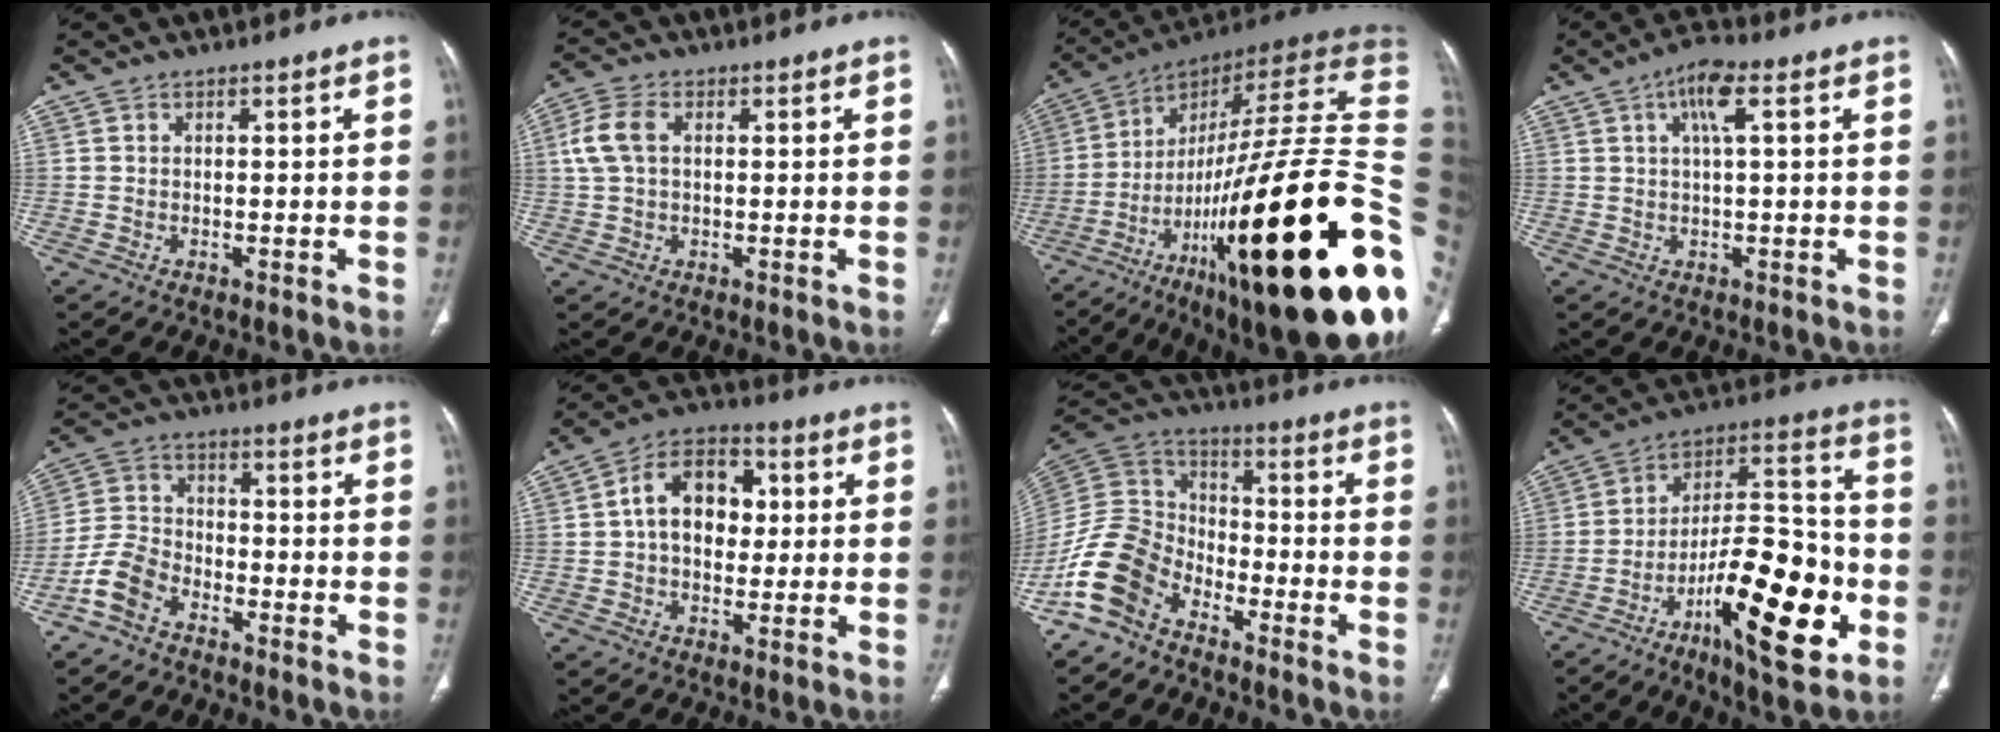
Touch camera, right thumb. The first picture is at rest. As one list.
[{"total": 5.9, "force": [1.1, 3.5, 4.5], "torque": [-0.114, 0.015, 0.022]}, {"total": 45.2, "force": [-9.3, 10.5, 42.9], "torque": [-0.578, 0.048, -0.147]}, {"total": 5.7, "force": [2.0, 1.3, 5.2], "torque": [-0.100, 0.006, 0.031]}, {"total": 7.1, "force": [-4.9, 4.1, 3.2], "torque": [-0.069, 0.030, -0.107]}, {"total": 11.9, "force": [1.4, 8.4, 8.4], "torque": [-0.107, 0.021, 0.015]}, {"total": 12.5, "force": [-8.6, 7.4, 5.1], "torque": [-0.097, 0.071, -0.182]}, {"total": 22.6, "force": [-8.4, 7.4, 19.6], "torque": [-0.300, 0.047, -0.130]}]